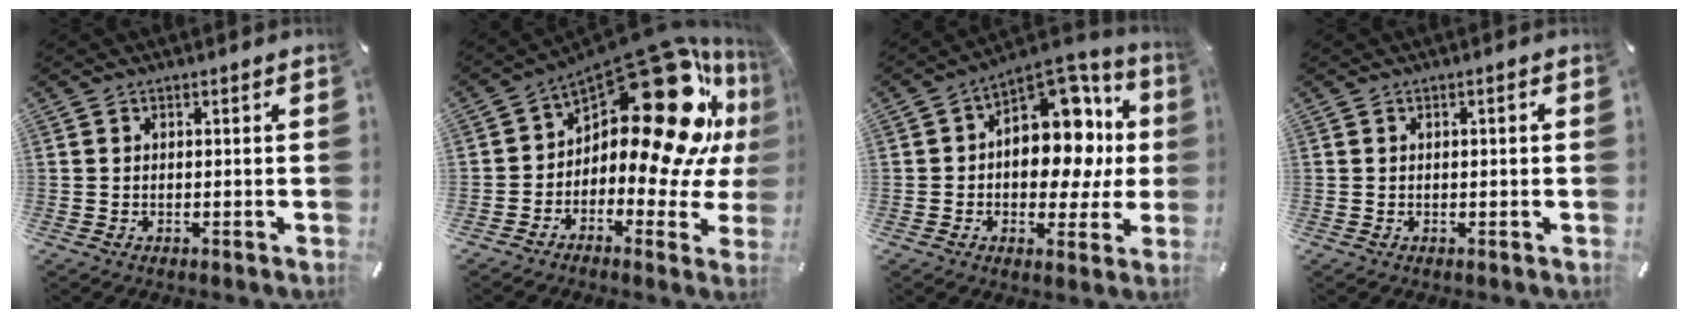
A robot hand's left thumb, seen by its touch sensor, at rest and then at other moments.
{"total": 24.5, "force": [9.9, 12.0, 19.0], "torque": [-0.259, -0.085, 0.164]}
{"total": 15.8, "force": [2.9, 11.1, 10.8], "torque": [-0.128, -0.038, 0.054]}
{"total": 1.3, "force": [0.1, 0.4, 1.3], "torque": [-0.023, 0.005, 0.000]}